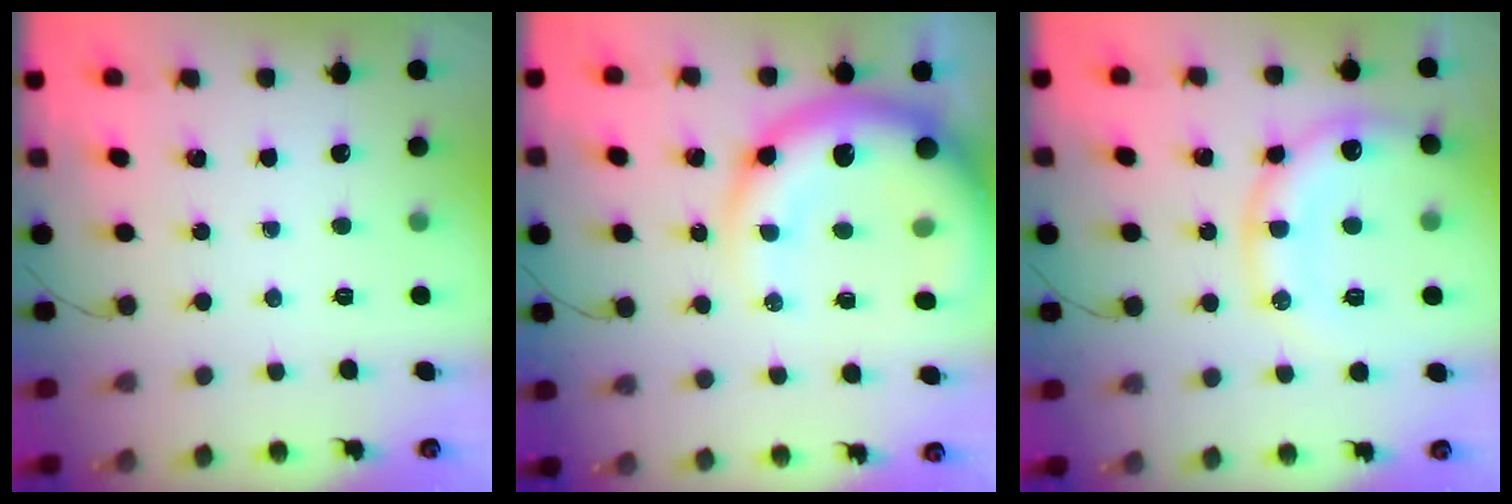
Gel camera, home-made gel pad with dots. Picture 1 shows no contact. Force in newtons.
{"total": 20.1, "press": 19.5, "slide": 4.7}
{"total": 16.4, "press": 16.2, "slide": 2.3}